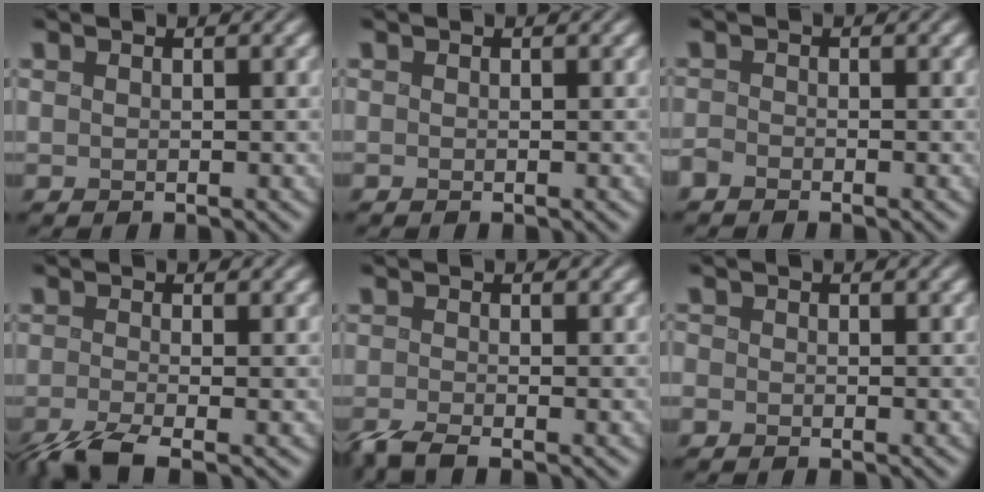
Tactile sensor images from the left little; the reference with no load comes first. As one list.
[{"total": 0.0}, {"total": 1.4, "force": [-1.3, 0.5, 0.2], "torque": [0.001, -0.001, -0.029]}, {"total": 3.7, "force": [-2.4, 0.8, 2.7], "torque": [-0.051, -0.007, -0.055]}, {"total": 2.6, "force": [-2.1, 0.3, 1.6], "torque": [-0.032, -0.006, -0.049]}, {"total": 0.8, "force": [-0.5, 0.6, 0.1], "torque": [0.003, 0.001, -0.012]}]